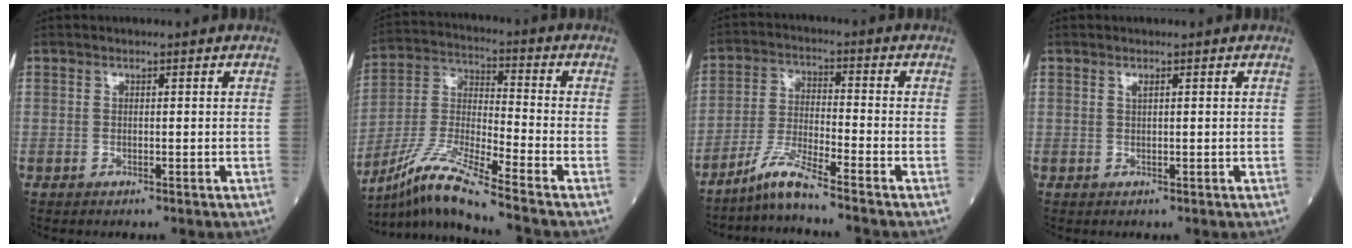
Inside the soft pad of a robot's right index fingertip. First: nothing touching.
{"total": 12.6, "force": [-10.2, -1.6, 7.2], "torque": [-0.157, -0.019, -0.194]}
{"total": 5.9, "force": [-5.1, -1.2, 2.7], "torque": [-0.062, -0.024, -0.106]}
{"total": 0.6, "force": [0.4, 0.0, 0.4], "torque": [-0.011, -0.002, 0.007]}